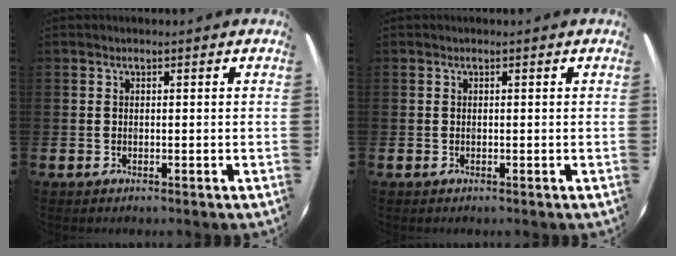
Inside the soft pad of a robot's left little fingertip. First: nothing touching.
{"total": 0.0}